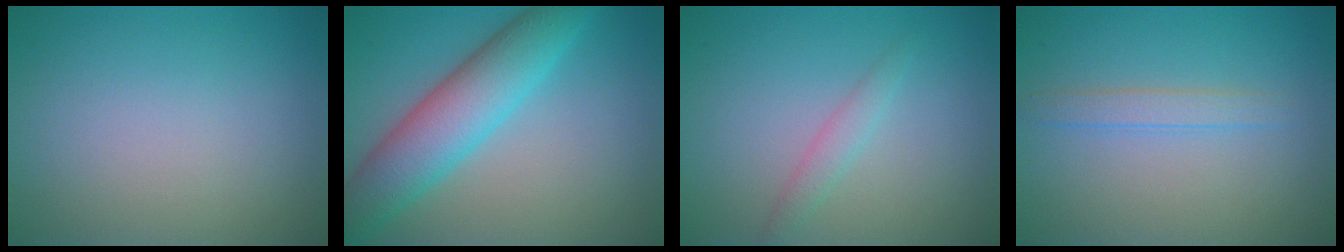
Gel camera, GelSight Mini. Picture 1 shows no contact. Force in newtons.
{"total": 7.0, "press": 7.0, "slide": 0.0}
{"total": 1.4, "press": 1.4, "slide": 0.0}
{"total": 1.8, "press": 1.8, "slide": 0.0}